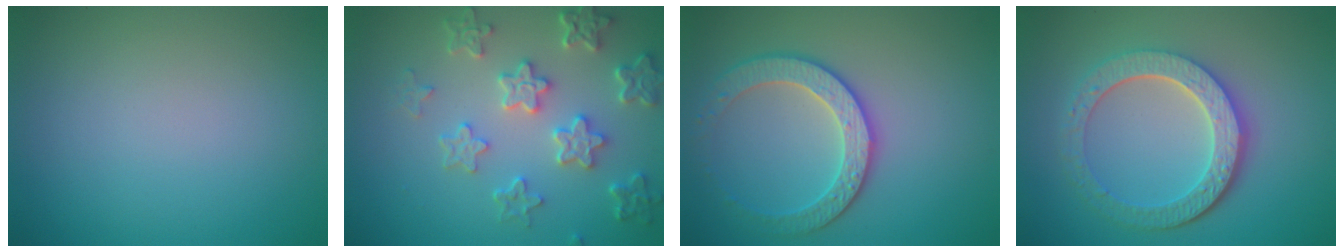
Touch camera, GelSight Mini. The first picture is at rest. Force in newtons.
{"total": 5.1, "press": 4.2, "slide": 2.9}
{"total": 3.6, "press": 3.5, "slide": 0.8}
{"total": 5.8, "press": 4.5, "slide": 3.6}